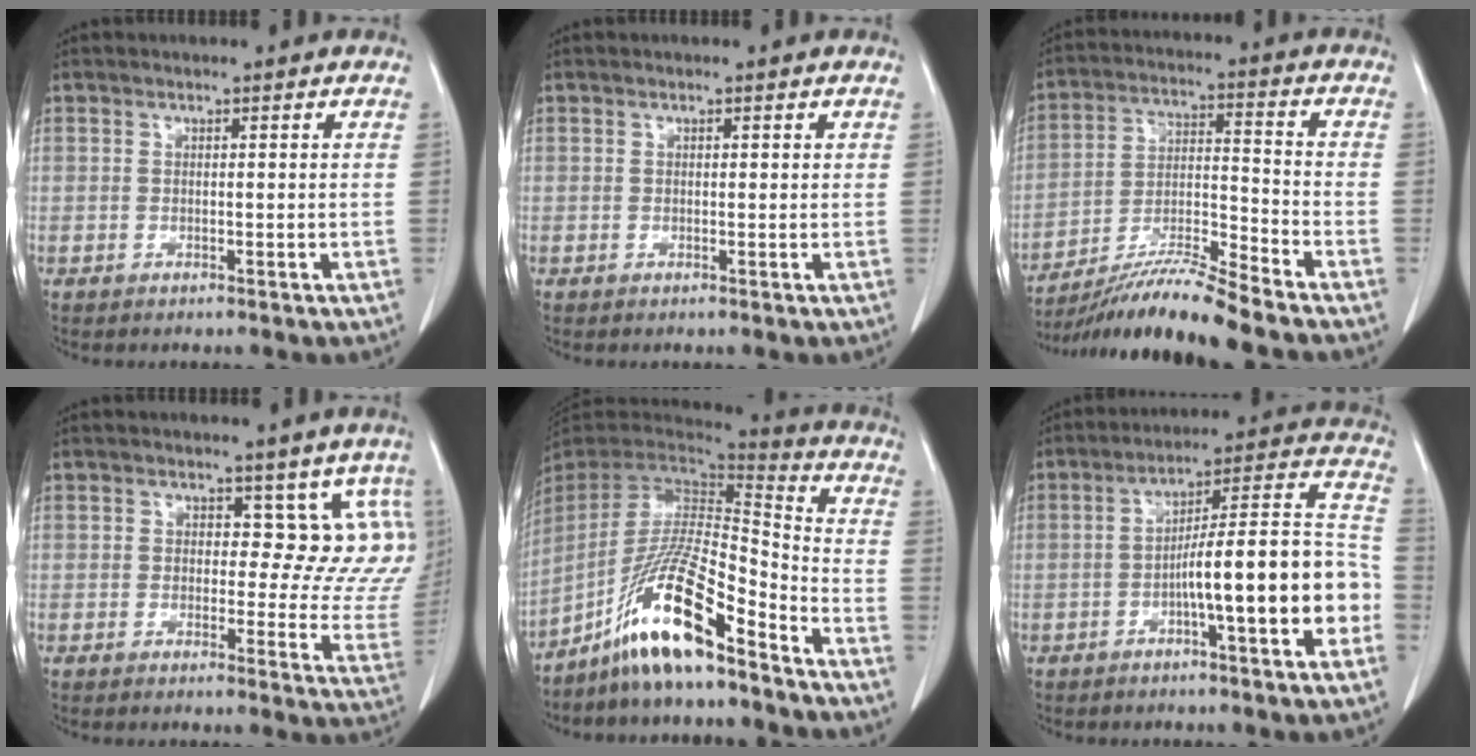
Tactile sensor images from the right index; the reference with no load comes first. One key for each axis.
{"total": 0.5, "fx": 0.3, "fy": 0.3, "fz": 0.3, "tx": -0.002, "ty": 0.000, "tz": 0.002}
{"total": 12.9, "fx": -11.4, "fy": -1.3, "fz": 6.0, "tx": -0.104, "ty": -0.010, "tz": -0.207}
{"total": 8.6, "fx": 4.7, "fy": 5.2, "fz": 5.0, "tx": -0.024, "ty": -0.009, "tz": 0.035}
{"total": 16.1, "fx": -11.1, "fy": 1.4, "fz": 11.5, "tx": -0.226, "ty": -0.004, "tz": -0.205}
{"total": 16.3, "fx": -4.7, "fy": 1.6, "fz": 15.6, "tx": -0.223, "ty": 0.029, "tz": -0.068}